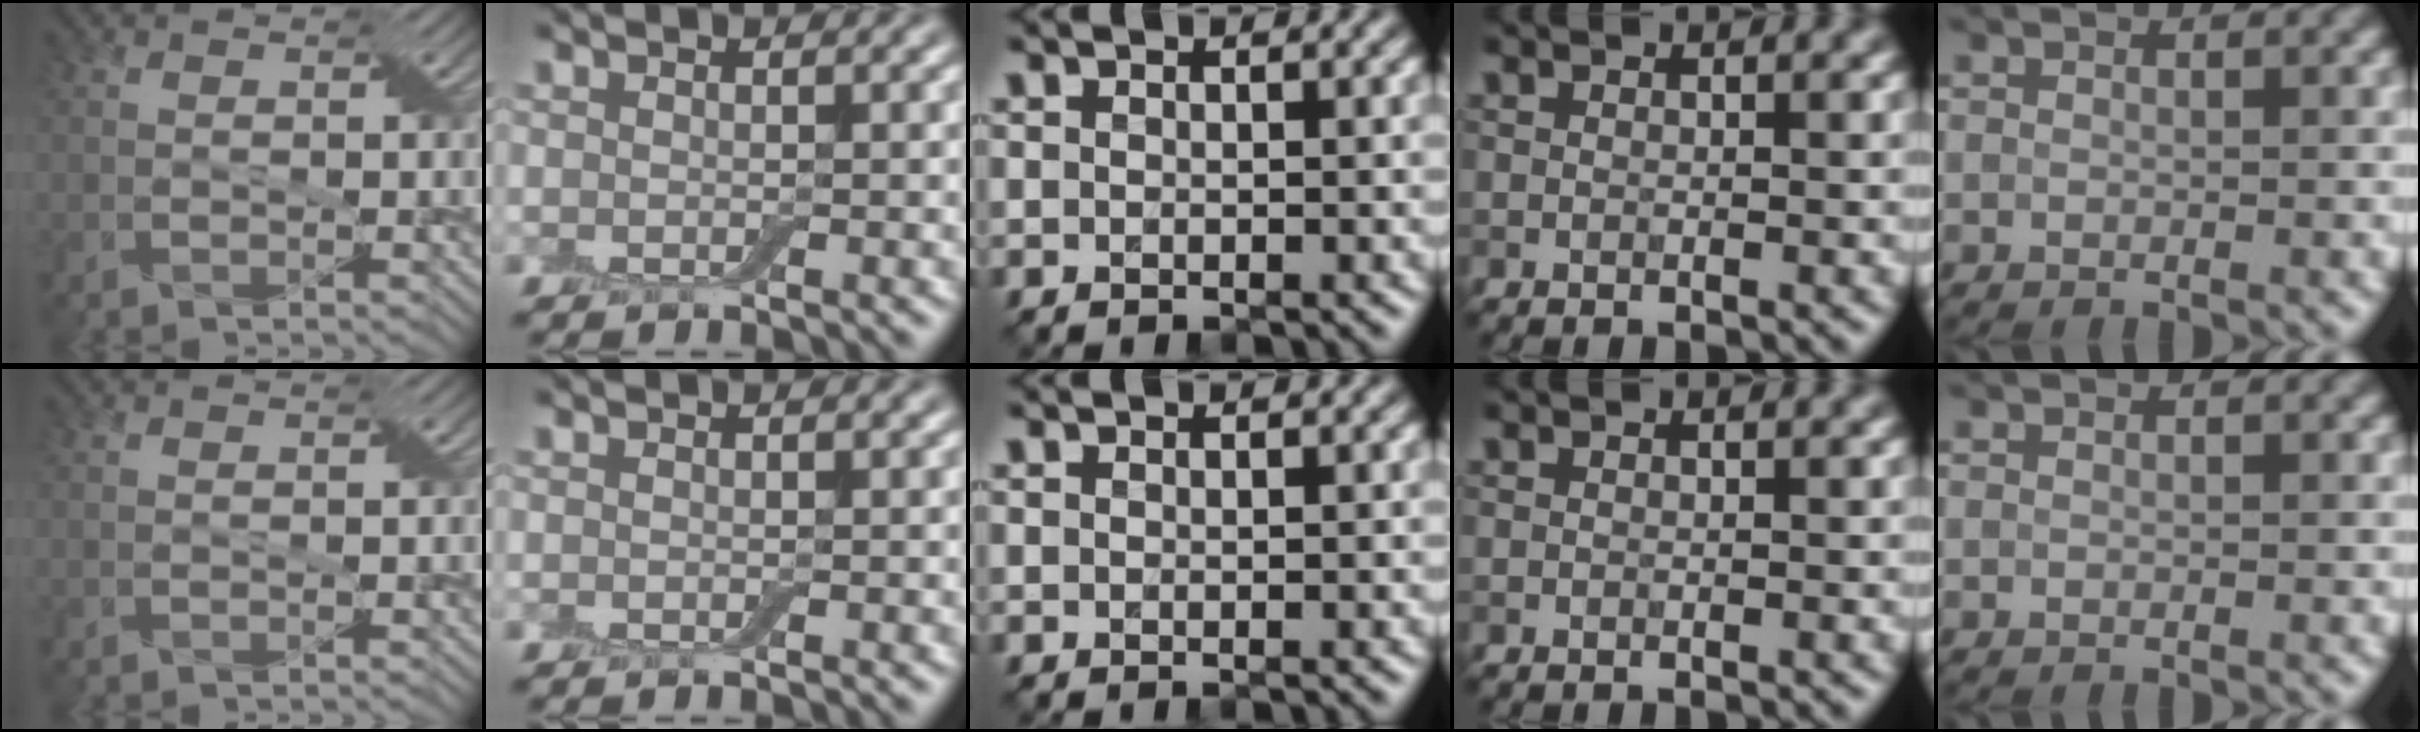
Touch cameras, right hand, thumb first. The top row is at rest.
{}